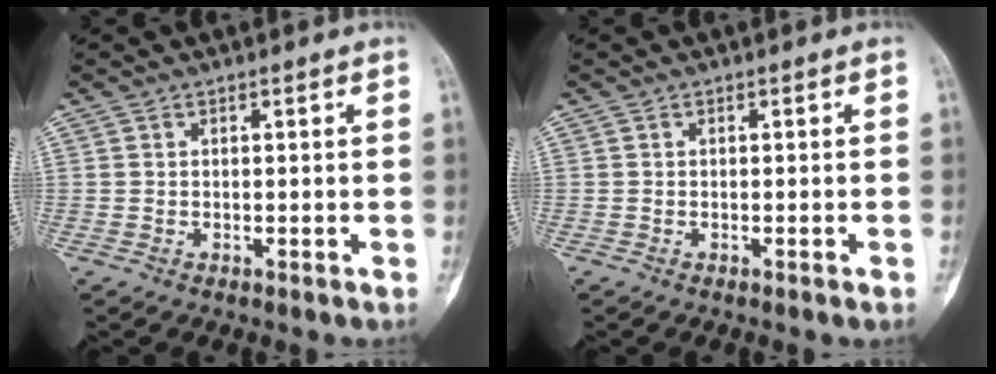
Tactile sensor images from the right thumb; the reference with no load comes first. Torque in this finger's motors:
{"motor_torque": [-0.19, -0.17, -0.26, 0.15, 0.00]}